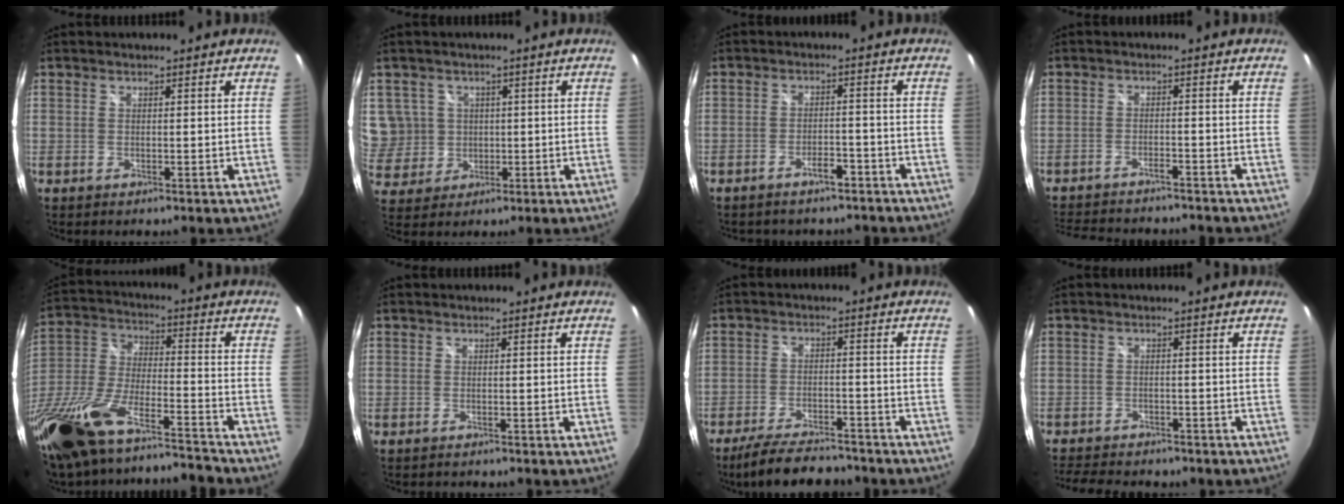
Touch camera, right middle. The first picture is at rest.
{"total": 8.2, "force": [1.5, 7.9, 1.8], "torque": [-0.052, 0.010, 0.045]}
{"total": 5.1, "force": [-4.2, 2.3, 1.8], "torque": [-0.038, 0.012, -0.052]}
{"total": 12.9, "force": [-11.4, 3.3, 5.0], "torque": [-0.116, -0.011, -0.169]}
{"total": 24.4, "force": [-19.1, 5.0, 14.3], "torque": [-0.301, -0.051, -0.346]}
{"total": 0.7, "force": [-0.7, 0.0, 0.1], "torque": [-0.002, -0.004, -0.014]}
{"total": 13.2, "force": [-11.3, 3.6, 5.8], "torque": [-0.129, -0.013, -0.177]}
{"total": 9.4, "force": [-8.0, 3.6, 3.3], "torque": [-0.087, -0.012, -0.122]}